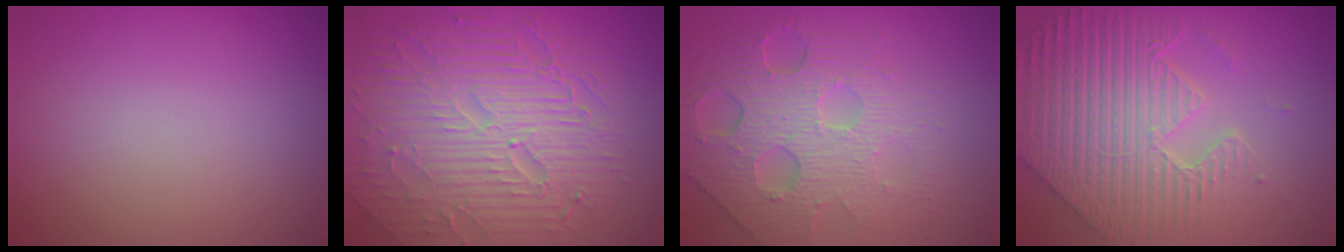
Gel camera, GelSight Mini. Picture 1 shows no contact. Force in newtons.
{"total": 10.1, "press": 6.5, "slide": 7.7}
{"total": 7.3, "press": 5.1, "slide": 5.2}
{"total": 9.0, "press": 6.5, "slide": 6.3}